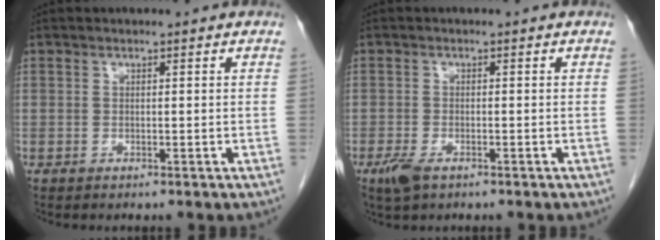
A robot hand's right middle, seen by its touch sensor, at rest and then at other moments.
{"total": 3.2, "force": [-1.9, 1.3, 2.2], "torque": [-0.050, -0.005, -0.030]}